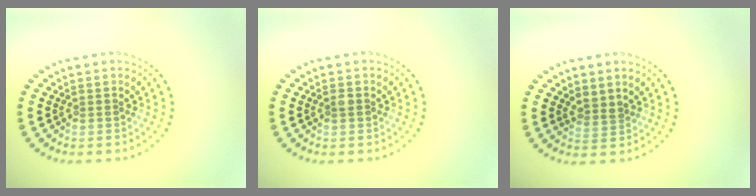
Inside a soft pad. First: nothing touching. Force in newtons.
{"total": 0.7, "press": 0.7, "slide": 0.0}
{"total": 1.6, "press": 1.2, "slide": 1.1}